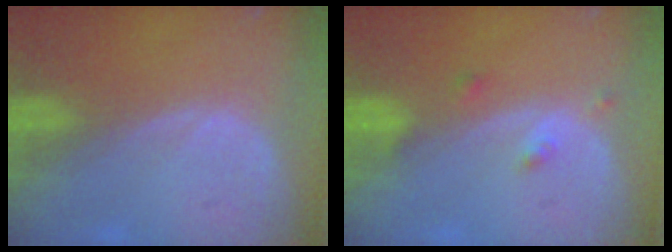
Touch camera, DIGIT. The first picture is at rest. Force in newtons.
{"total": 1.8, "press": 1.8, "slide": 0.1}